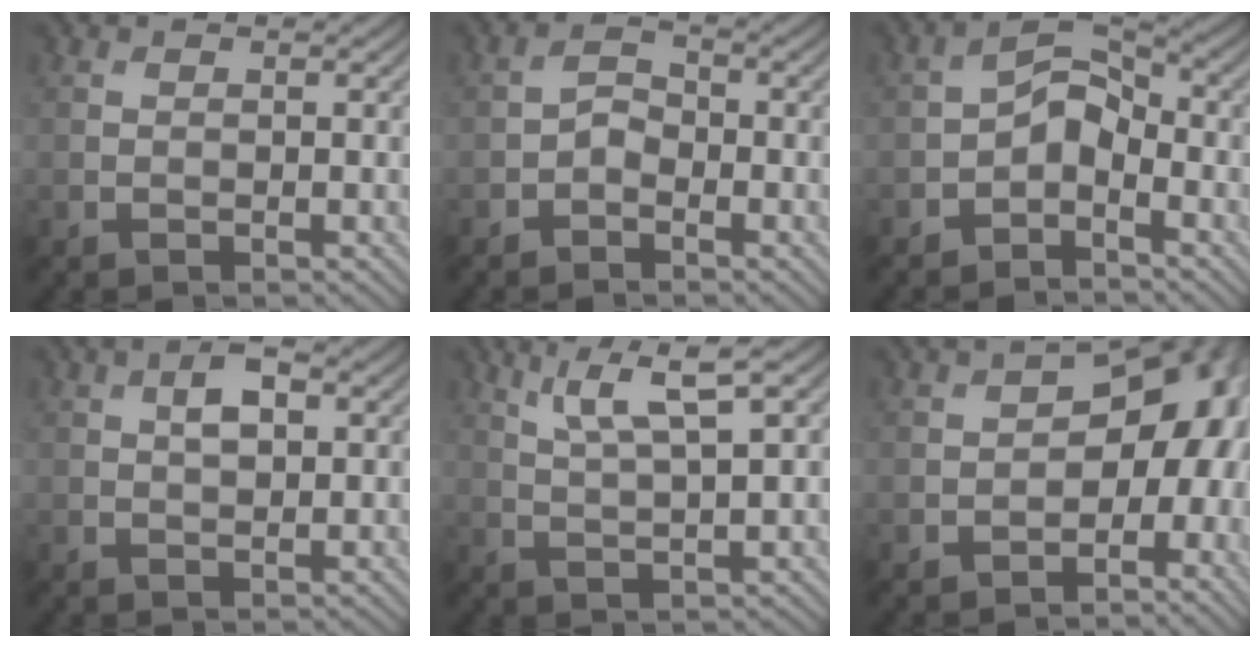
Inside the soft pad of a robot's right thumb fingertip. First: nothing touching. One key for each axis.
{"total": 2.2, "fx": -1.2, "fy": 1.4, "fz": 1.1, "tx": -0.021, "ty": 0.008, "tz": -0.030}
{"total": 4.6, "fx": -2.2, "fy": 2.7, "fz": 3.0, "tx": -0.048, "ty": 0.010, "tz": -0.051}
{"total": 3.5, "fx": 1.0, "fy": 1.7, "fz": 2.9, "tx": -0.053, "ty": 0.006, "tz": 0.016}
{"total": 6.6, "fx": 3.3, "fy": 1.0, "fz": 5.7, "tx": -0.115, "ty": 0.014, "tz": 0.070}
{"total": 10.5, "fx": -1.5, "fy": 6.9, "fz": 7.8, "tx": -0.083, "ty": 0.000, "tz": -0.033}